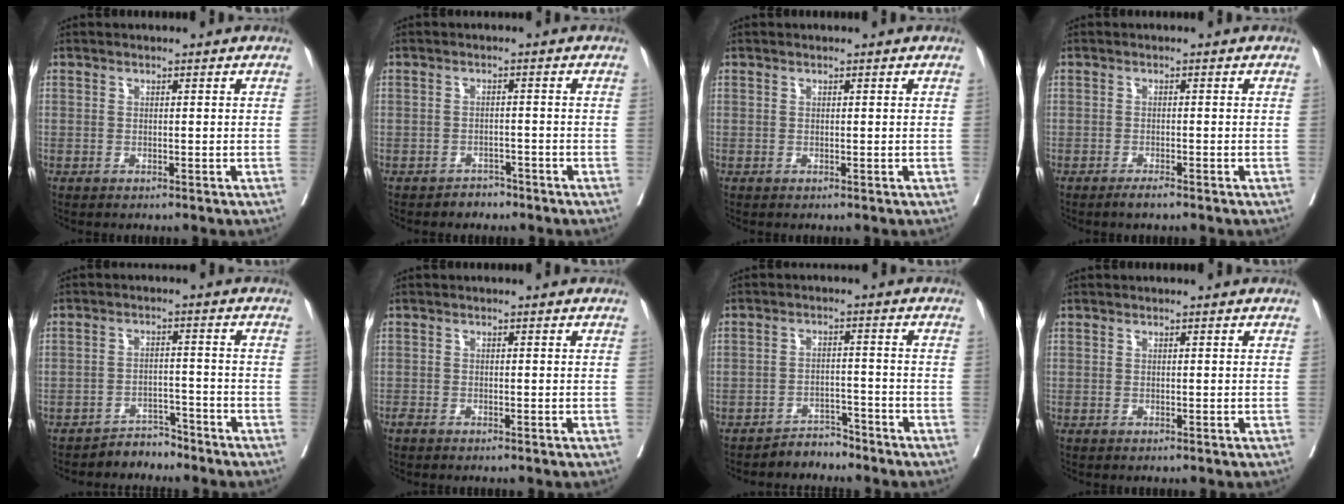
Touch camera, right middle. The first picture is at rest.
{"total": 2.1, "force": [-1.7, 1.2, 0.1], "torque": [-0.009, 0.003, -0.026]}
{"total": 0.0}
{"total": 1.5, "force": [-1.3, 0.0, 0.9], "torque": [-0.020, -0.004, -0.021]}
{"total": 3.6, "force": [-3.4, 1.0, -0.4], "torque": [0.008, 0.000, -0.055]}
{"total": 0.8, "force": [-0.7, 0.2, 0.3], "torque": [-0.013, -0.003, -0.016]}
{"total": 3.4, "force": [-3.2, 0.9, -0.2], "torque": [0.005, -0.004, -0.053]}
{"total": 0.0}